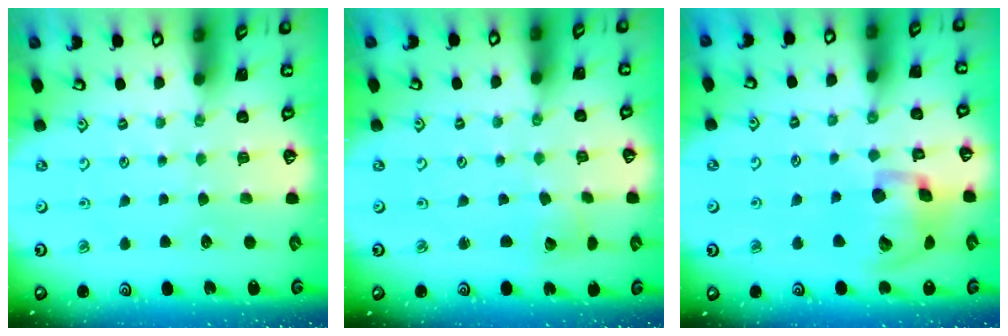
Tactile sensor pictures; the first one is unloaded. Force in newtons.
{"total": 1.8, "press": 1.7, "slide": 0.3}
{"total": 16.3, "press": 16.1, "slide": 2.7}